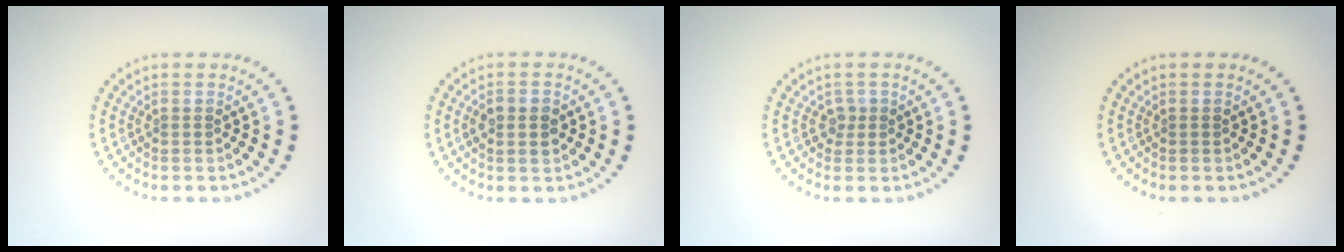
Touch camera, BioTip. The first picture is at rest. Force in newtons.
{"total": 2.1, "press": 2.1, "slide": 0.1}
{"total": 1.2, "press": 0.9, "slide": 0.8}
{"total": 0.0}